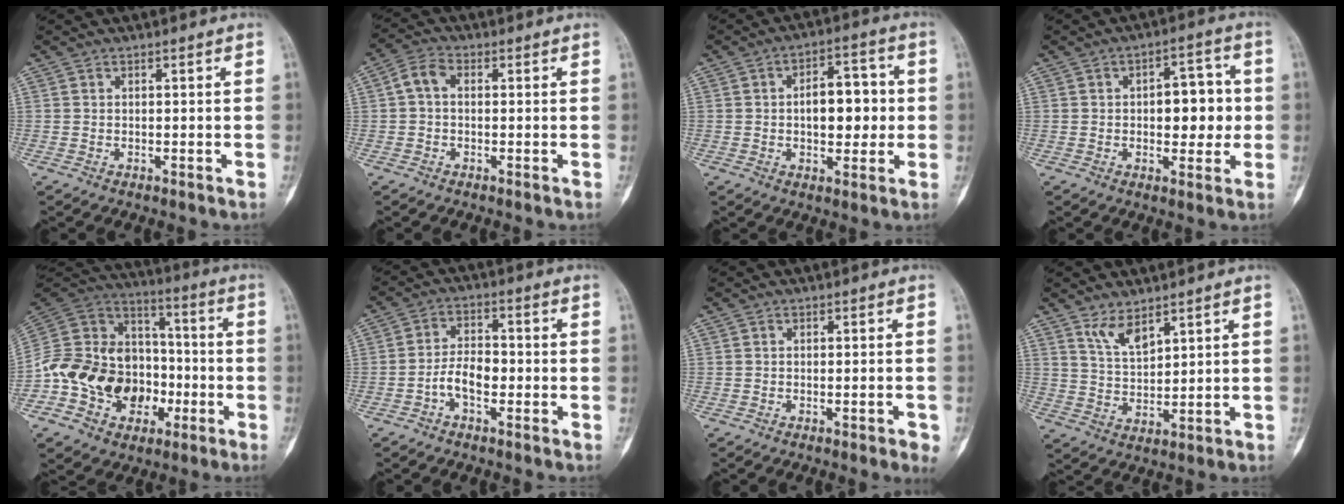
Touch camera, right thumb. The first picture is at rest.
{"total": 4.2, "force": [0.3, 2.8, 3.0], "torque": [-0.055, 0.013, -0.004]}
{"total": 10.6, "force": [0.2, 6.0, 8.8], "torque": [-0.095, 0.018, 0.002]}
{"total": 9.5, "force": [0.2, 5.3, 7.8], "torque": [-0.068, 0.015, 0.002]}
{"total": 21.9, "force": [-7.1, 17.4, 11.2], "torque": [-0.179, 0.086, -0.119]}
{"total": 5.6, "force": [-2.0, 3.1, 4.2], "torque": [-0.070, 0.026, -0.043]}
{"total": 2.8, "force": [-1.2, 0.6, 2.4], "torque": [-0.033, 0.000, -0.012]}
{"total": 5.2, "force": [3.7, 2.0, 3.1], "torque": [-0.053, -0.033, 0.079]}